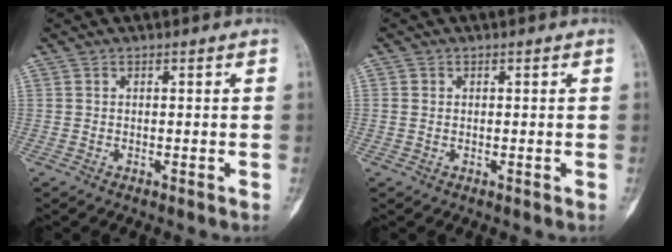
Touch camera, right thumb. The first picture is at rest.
{"total": 1.0, "force": [0.1, 0.8, 0.5], "torque": [-0.010, 0.001, 0.003]}